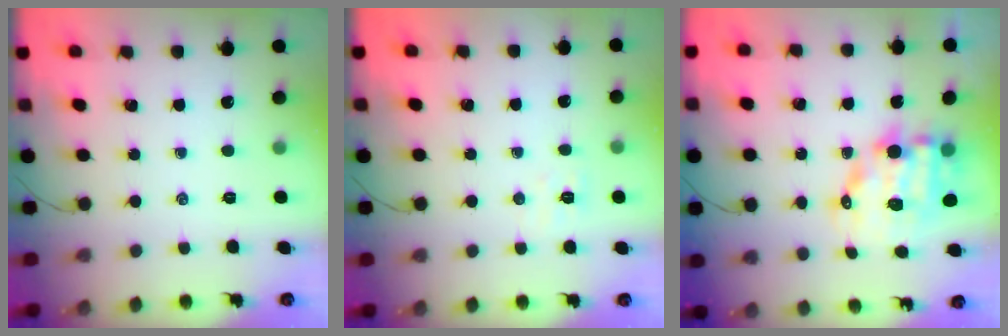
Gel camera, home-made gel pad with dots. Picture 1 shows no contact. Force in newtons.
{"total": 4.4, "press": 4.3, "slide": 0.8}
{"total": 12.1, "press": 11.8, "slide": 3.0}